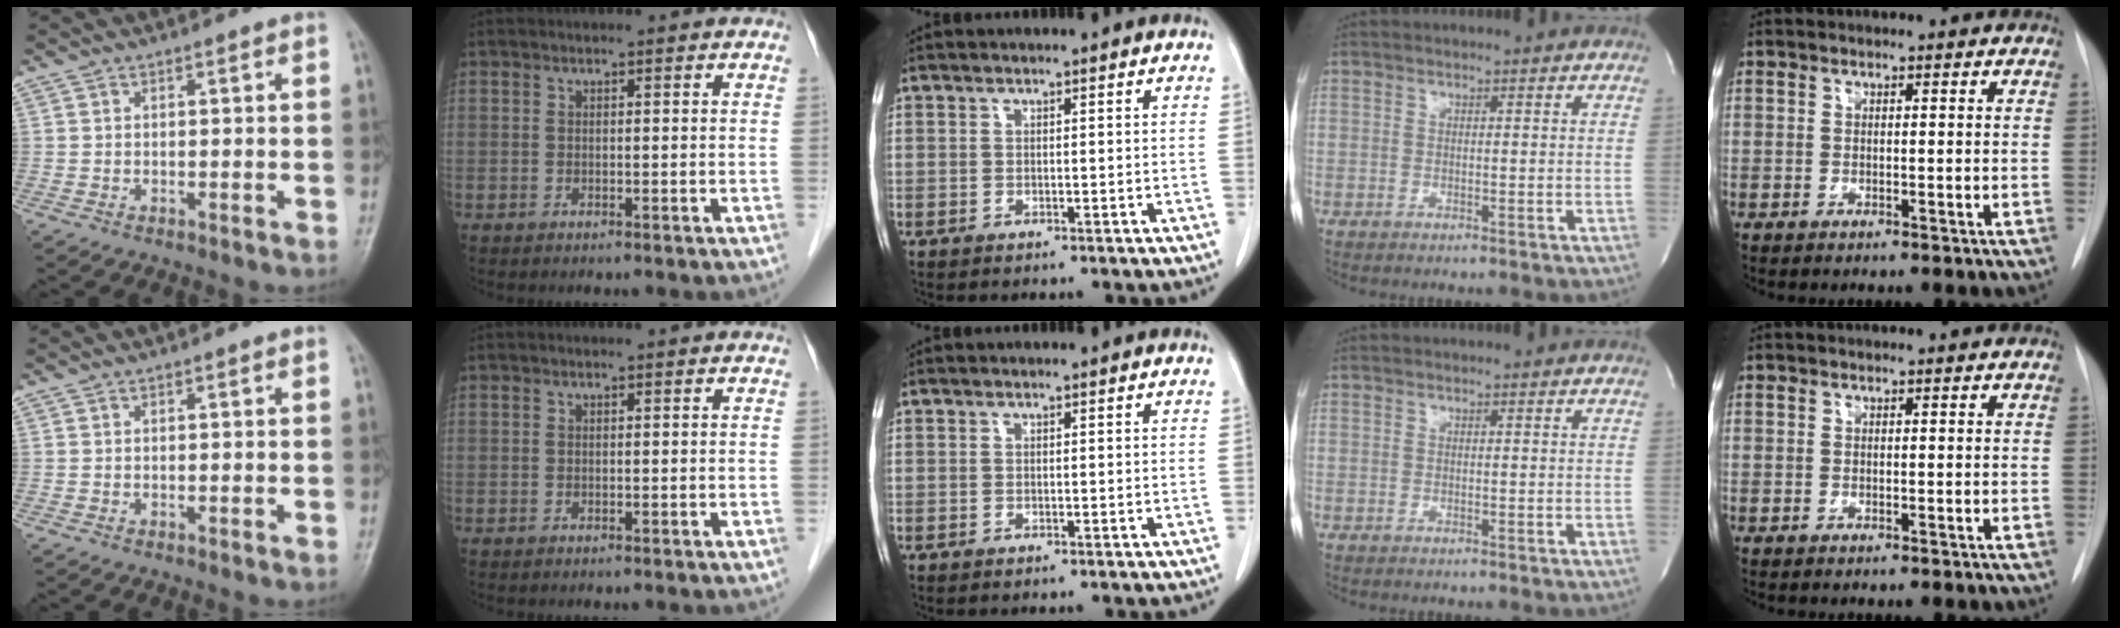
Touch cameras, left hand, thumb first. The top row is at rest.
{}